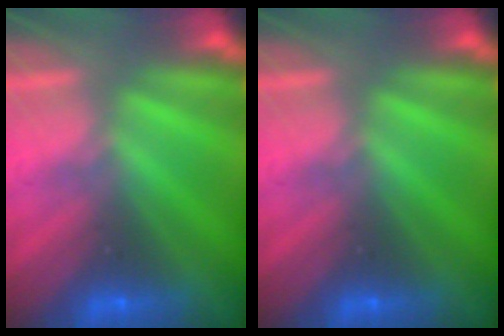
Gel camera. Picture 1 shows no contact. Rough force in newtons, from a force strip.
{"total": 0.0}